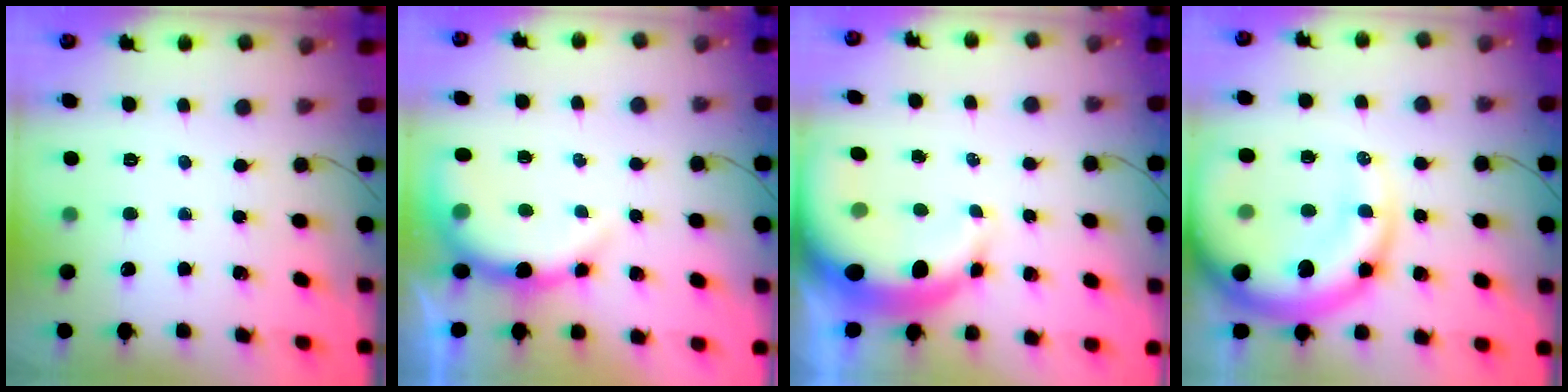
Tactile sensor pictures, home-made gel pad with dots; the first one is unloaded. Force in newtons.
{"total": 8.8, "press": 8.6, "slide": 1.9}
{"total": 11.2, "press": 10.9, "slide": 2.2}
{"total": 20.6, "press": 20.1, "slide": 4.5}